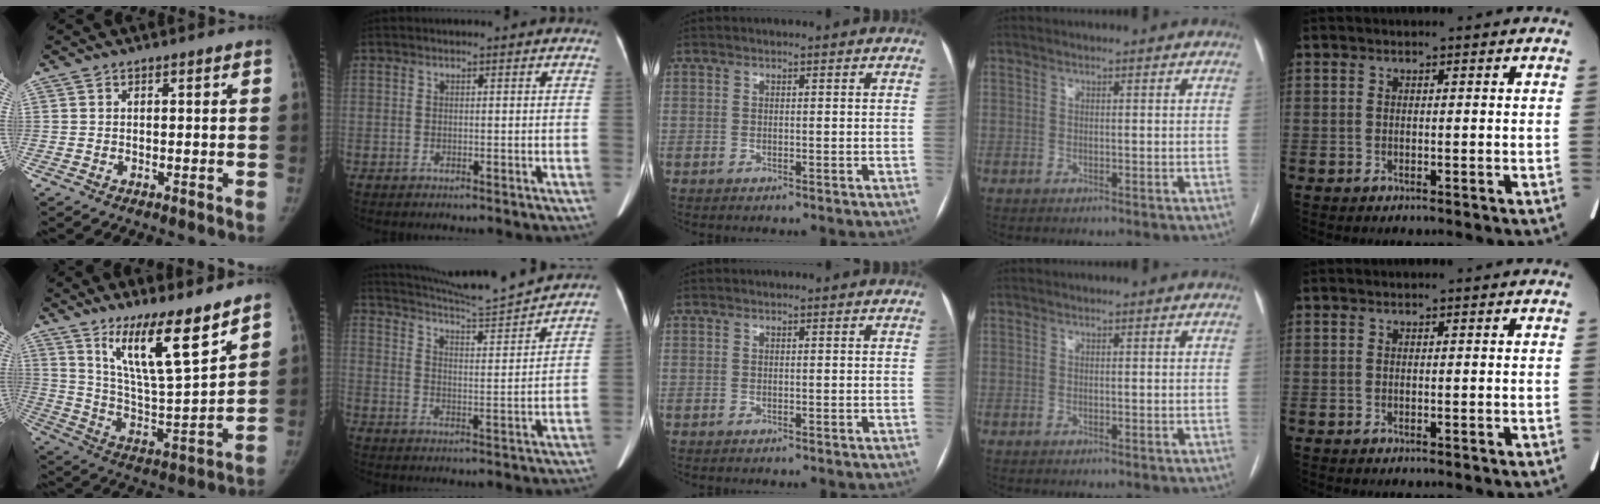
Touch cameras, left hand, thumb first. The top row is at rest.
{"thumb": {"total": 15.8, "force": [11.0, 2.5, 11.0], "torque": [-0.171, -0.084, 0.203]}, "index": {"total": 14.1, "force": [13.5, -1.7, 3.6], "torque": [-0.075, -0.029, 0.204]}}